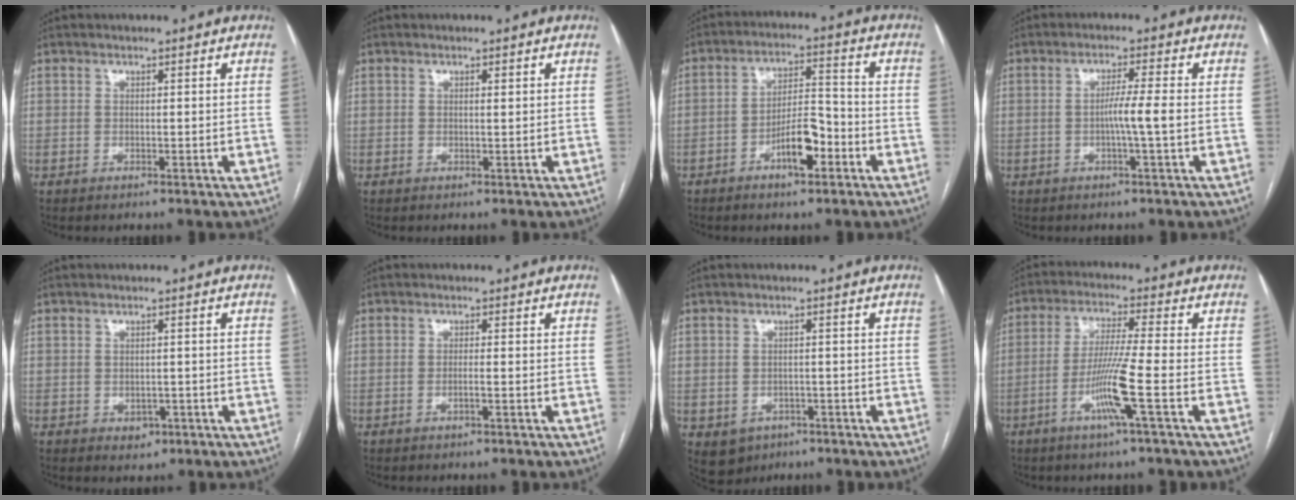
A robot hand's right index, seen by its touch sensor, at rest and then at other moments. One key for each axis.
{"total": 0.5, "fx": 0.2, "fy": 0.1, "fz": 0.5, "tx": -0.011, "ty": 0.000, "tz": 0.005}
{"total": 7.4, "fx": -3.6, "fy": 2.1, "fz": 6.2, "tx": -0.110, "ty": 0.011, "tz": -0.059}
{"total": 3.7, "fx": -0.6, "fy": -0.8, "fz": 3.6, "tx": -0.062, "ty": 0.001, "tz": -0.010}
{"total": 2.1, "fx": -0.8, "fy": 1.6, "fz": 1.1, "tx": -0.011, "ty": 0.002, "tz": -0.001}
{"total": 1.1, "fx": -0.4, "fy": -0.2, "fz": 1.0, "tx": -0.019, "ty": 0.000, "tz": -0.008}
{"total": 7.7, "fx": -3.6, "fy": 6.4, "fz": 2.1, "tx": -0.042, "ty": 0.010, "tz": -0.039}
{"total": 8.2, "fx": -3.1, "fy": -1.5, "fz": 7.4, "tx": -0.144, "ty": -0.012, "tz": -0.064}